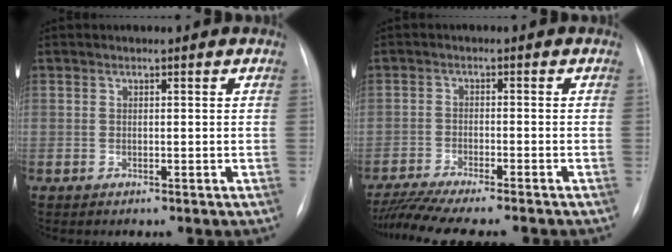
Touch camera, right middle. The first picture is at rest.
{"total": 12.6, "force": [-11.2, 0.6, 5.8], "torque": [-0.086, -0.010, -0.169]}